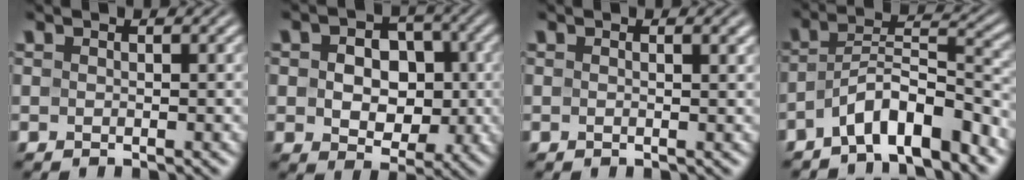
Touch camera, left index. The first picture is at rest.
{"total": 6.6, "force": [0.0, 5.0, 4.3], "torque": [-0.063, 0.002, -0.003]}
{"total": 1.4, "force": [0.4, 0.5, 1.3], "torque": [-0.016, 0.000, -0.002]}
{"total": 6.8, "force": [-4.7, 2.0, 4.5], "torque": [-0.075, 0.008, -0.087]}